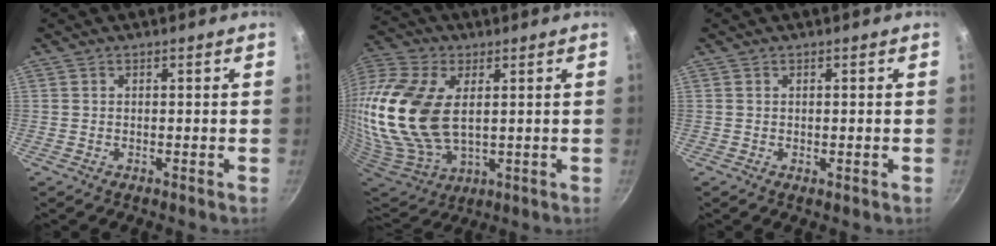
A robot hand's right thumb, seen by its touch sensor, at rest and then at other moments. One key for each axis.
{"total": 24.9, "fx": 3.5, "fy": 15.0, "fz": 19.6, "tx": -0.423, "ty": -0.020, "tz": 0.068}
{"total": 0.8, "fx": -0.1, "fy": 0.3, "fz": 0.7, "tx": -0.010, "ty": -0.002, "tz": -0.002}